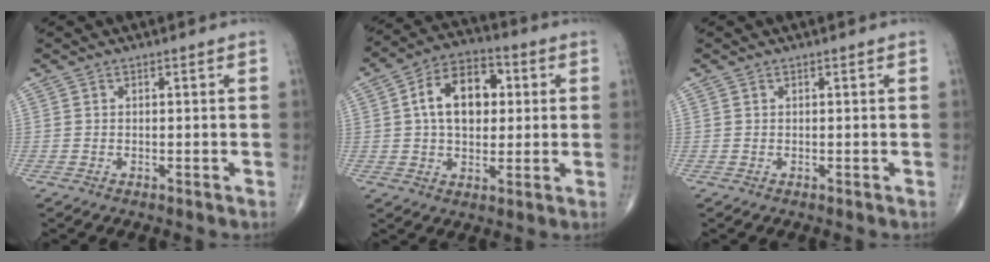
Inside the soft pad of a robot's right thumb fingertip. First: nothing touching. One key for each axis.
{"total": 14.4, "fx": 2.7, "fy": 9.3, "fz": 10.6, "tx": -0.146, "ty": 0.016, "tz": 0.035}
{"total": 0.0}